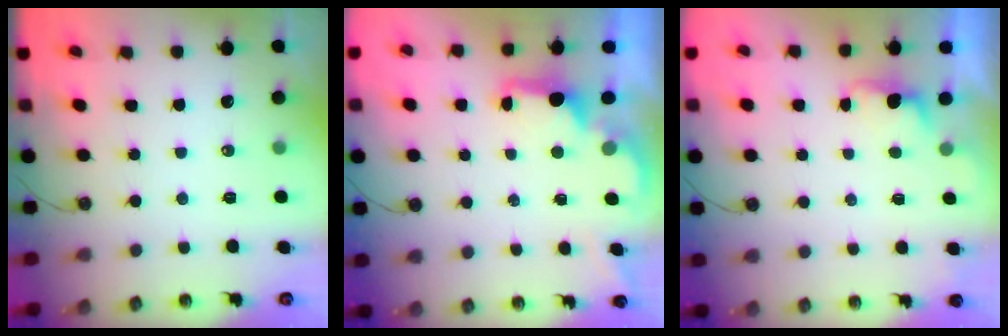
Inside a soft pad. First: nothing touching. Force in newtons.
{"total": 2.2, "press": 2.1, "slide": 0.8}
{"total": 1.1, "press": 0.8, "slide": 0.7}